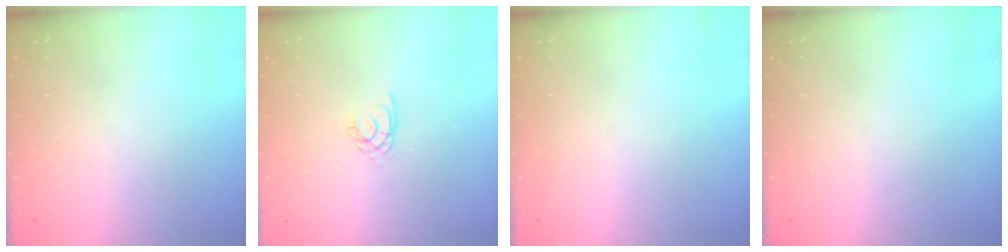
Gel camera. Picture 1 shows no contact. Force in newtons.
{"total": 2.0, "press": 1.9, "slide": 0.4}
{"total": 0.0}
{"total": 0.0}